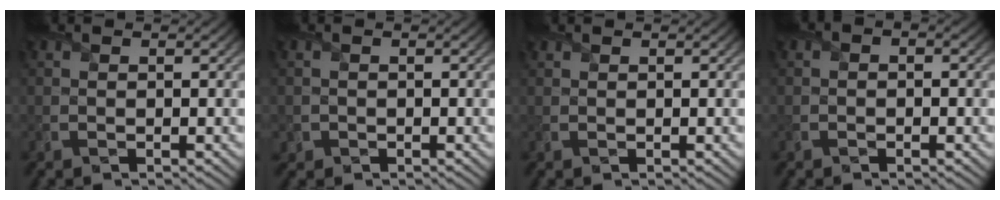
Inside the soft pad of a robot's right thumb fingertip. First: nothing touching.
{"total": 1.1, "force": [-0.4, 1.0, 0.0], "torque": [0.005, -0.007, -0.011]}
{"total": 0.5, "force": [0.5, 0.1, 0.0], "torque": [-0.003, 0.003, 0.014]}
{"total": 1.3, "force": [-0.2, 0.9, 0.9], "torque": [-0.020, 0.000, -0.005]}